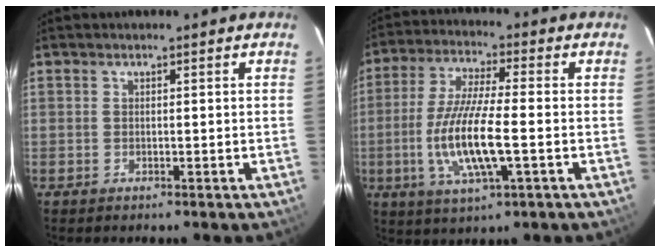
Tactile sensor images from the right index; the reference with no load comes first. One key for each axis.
{"total": 13.1, "fx": -3.0, "fy": 2.6, "fz": 12.5, "tx": -0.257, "ty": -0.012, "tz": -0.057}